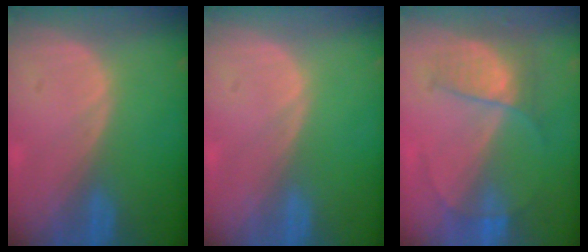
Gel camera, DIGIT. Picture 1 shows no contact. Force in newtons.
{"total": 0.0}
{"total": 6.6, "press": 5.7, "slide": 3.2}